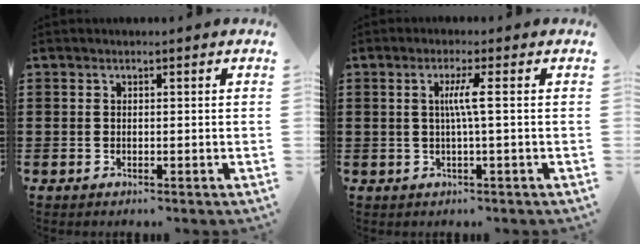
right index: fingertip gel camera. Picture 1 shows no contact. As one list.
[{"total": 3.3, "force": [0.1, -0.5, 3.2], "torque": [-0.061, -0.005, -0.003]}]